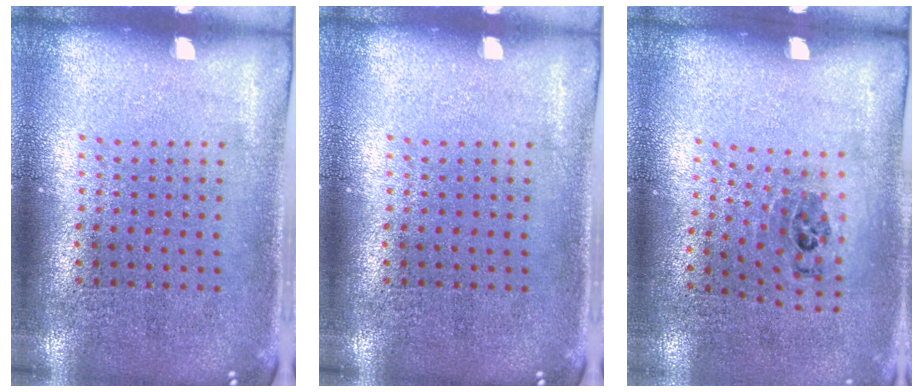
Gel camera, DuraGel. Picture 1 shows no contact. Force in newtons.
{"total": 0.0}
{"total": 1.2, "press": 0.8, "slide": 0.9}